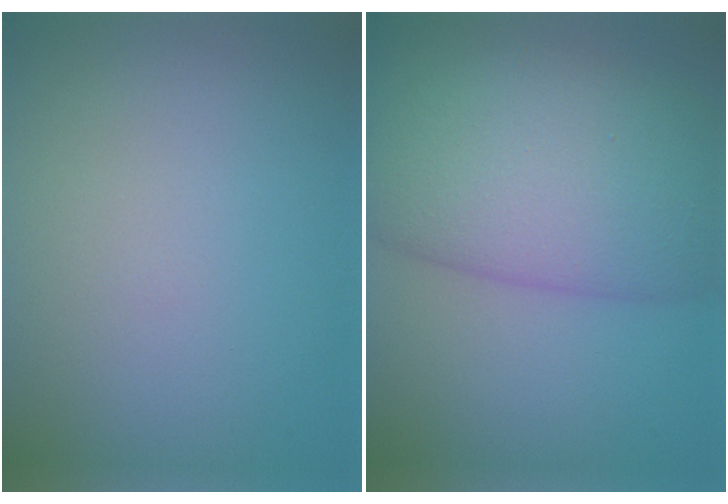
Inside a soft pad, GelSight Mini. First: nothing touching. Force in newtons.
{"total": 12.1, "press": 12.1, "slide": 0.5}